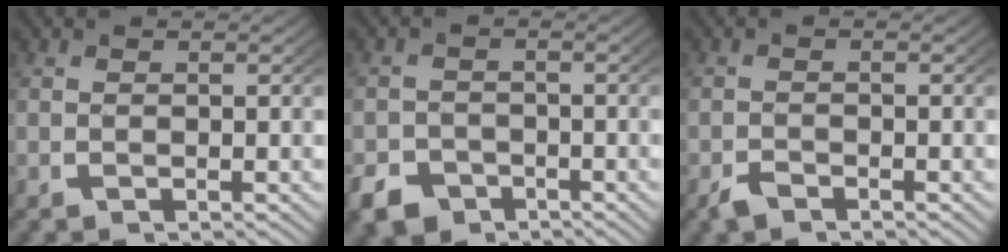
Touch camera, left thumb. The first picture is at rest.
{"total": 5.4, "force": [-4.0, 3.3, 1.5], "torque": [-0.018, -0.022, -0.066]}
{"total": 1.4, "force": [-1.2, 0.5, 0.5], "torque": [-0.010, -0.005, -0.025]}